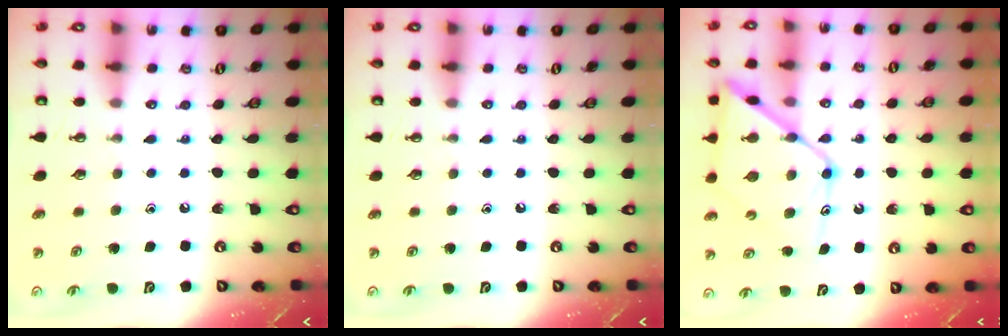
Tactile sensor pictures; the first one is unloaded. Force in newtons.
{"total": 0.0}
{"total": 14.9, "press": 14.8, "slide": 1.2}